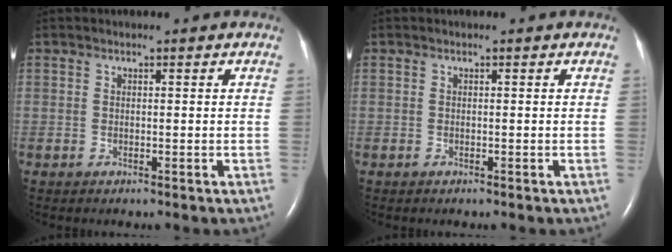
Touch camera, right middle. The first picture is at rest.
{"total": 0.0}